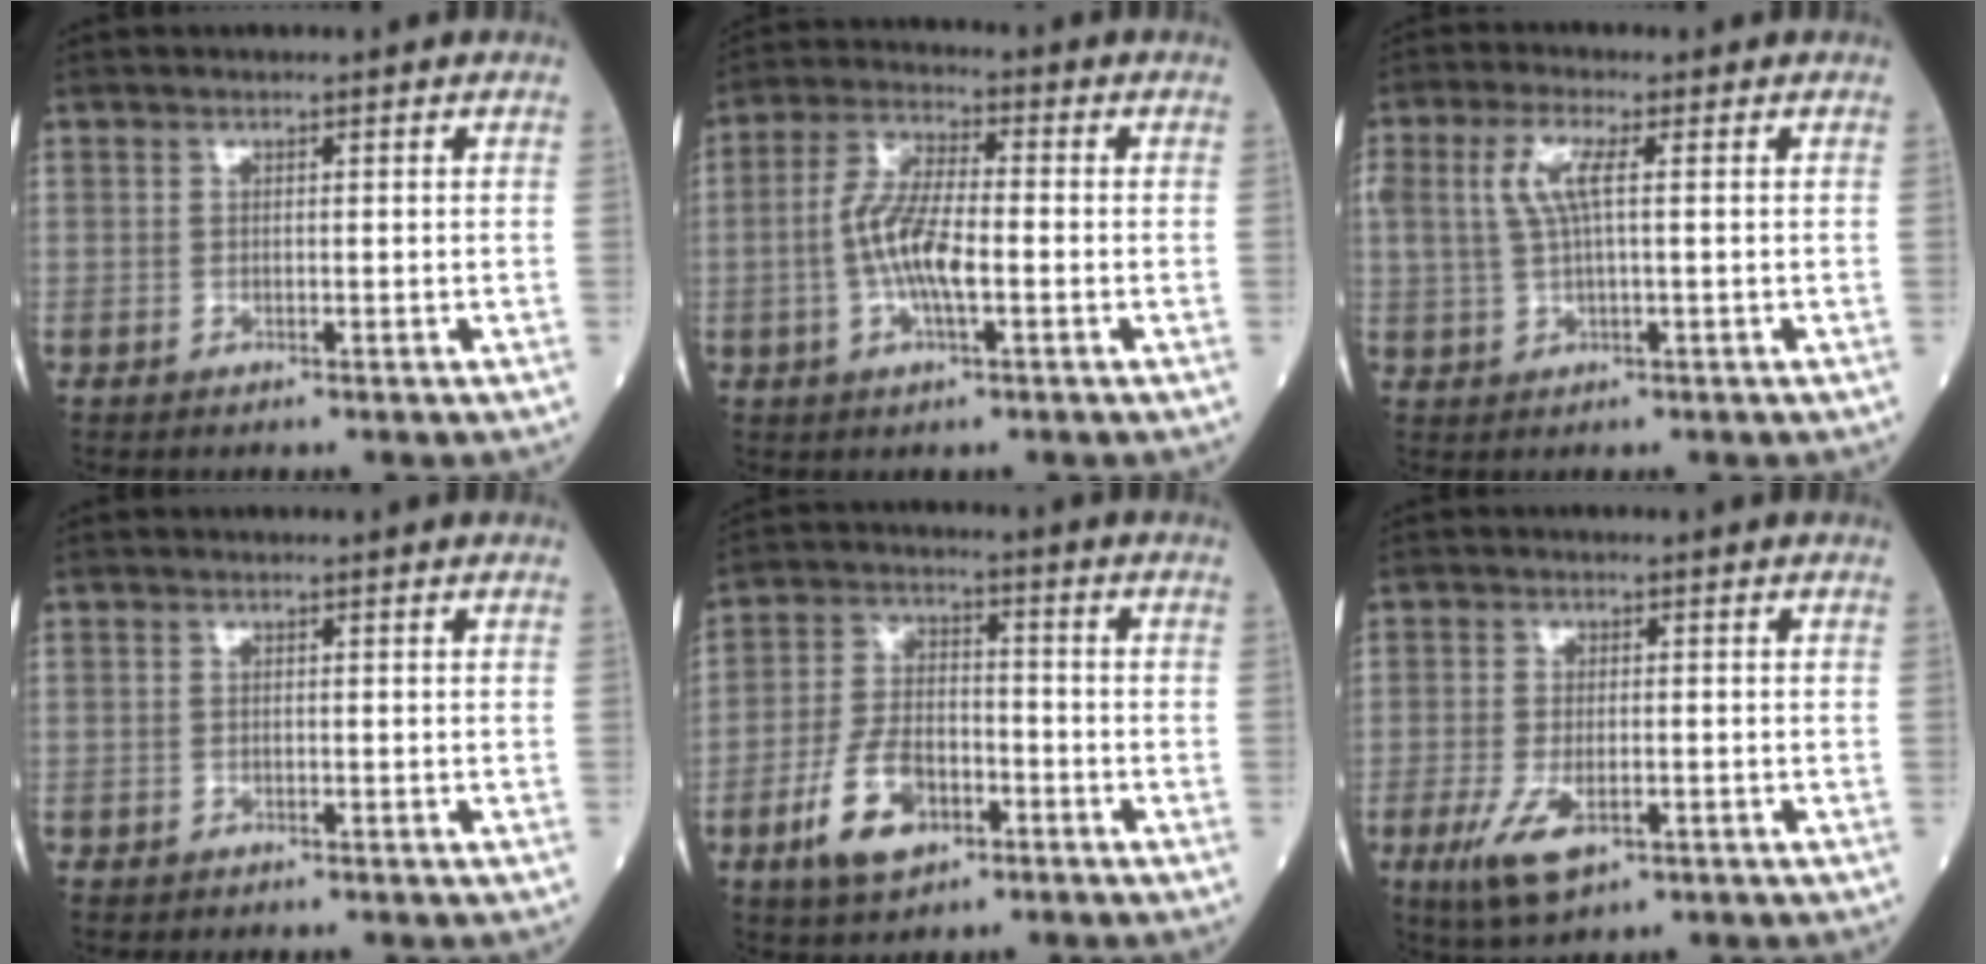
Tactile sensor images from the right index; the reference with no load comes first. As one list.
[{"total": 8.1, "force": [-1.4, 2.1, 7.7], "torque": [-0.161, 0.006, -0.032]}, {"total": 4.9, "force": [1.2, 1.1, 4.7], "torque": [-0.112, 0.011, 0.024]}, {"total": 0.6, "force": [-0.3, 0.5, 0.0], "torque": [-0.008, 0.003, -0.004]}, {"total": 9.4, "force": [-4.3, 5.0, 6.6], "torque": [-0.145, 0.007, -0.074]}, {"total": 6.4, "force": [-2.8, 2.6, 5.1], "torque": [-0.105, -0.011, -0.039]}]